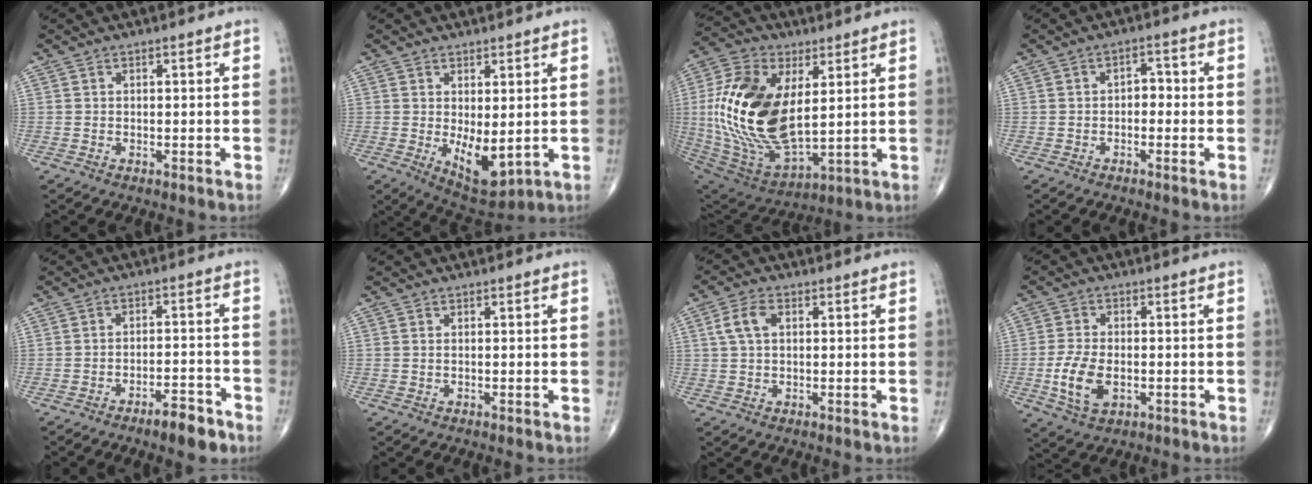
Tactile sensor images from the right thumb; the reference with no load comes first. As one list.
[{"total": 7.8, "force": [-0.6, 3.5, 7.0], "torque": [-0.091, -0.018, 0.009]}, {"total": 24.6, "force": [3.4, 13.1, 20.6], "torque": [-0.416, -0.025, 0.069]}, {"total": 2.8, "force": [-0.6, 2.0, 1.9], "torque": [-0.010, 0.016, -0.018]}, {"total": 6.1, "force": [-4.4, 1.7, 3.9], "torque": [-0.051, 0.028, -0.065]}, {"total": 0.0}, {"total": 4.8, "force": [1.3, 2.9, 3.6], "torque": [-0.077, 0.010, 0.023]}, {"total": 8.0, "force": [-1.9, 4.5, 6.3], "torque": [-0.126, -0.003, -0.033]}]